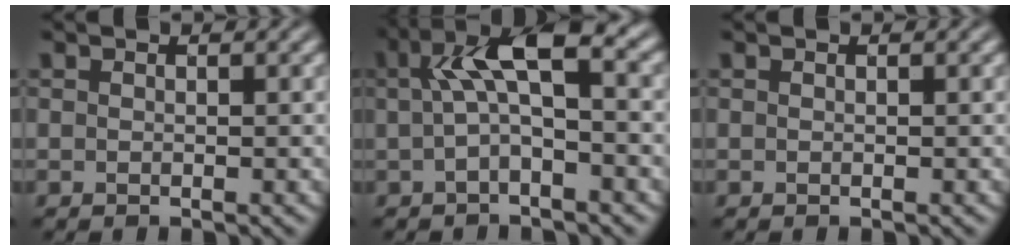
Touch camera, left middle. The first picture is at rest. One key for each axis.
{"total": 5.5, "fx": 1.0, "fy": 1.7, "fz": 5.1, "tx": -0.091, "ty": 0.016, "tz": 0.010}
{"total": 0.0}